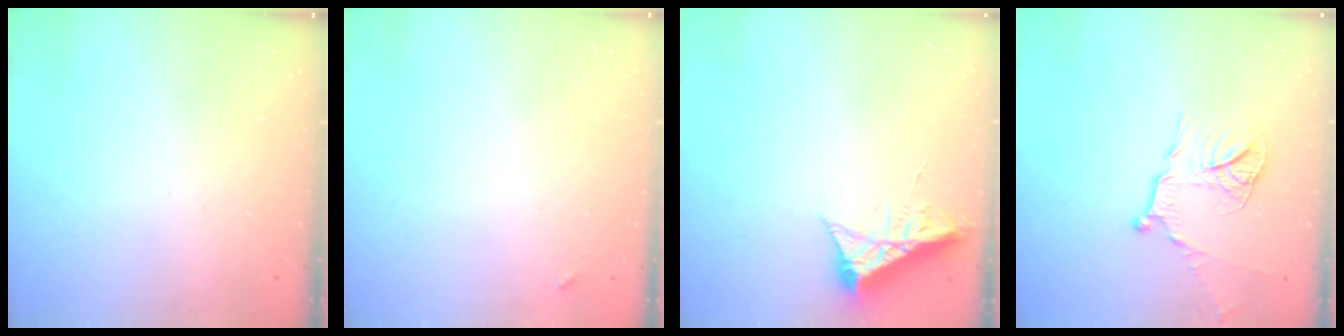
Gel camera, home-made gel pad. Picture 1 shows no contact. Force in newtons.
{"total": 3.6, "press": 3.6, "slide": 0.2}
{"total": 7.7, "press": 7.6, "slide": 1.0}
{"total": 14.1, "press": 14.1, "slide": 1.4}